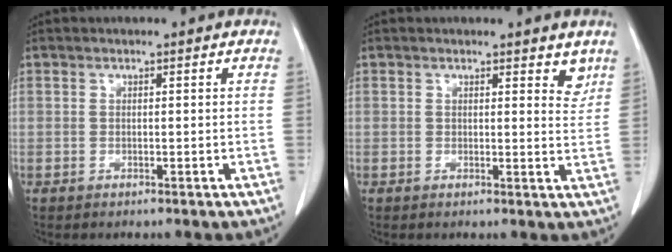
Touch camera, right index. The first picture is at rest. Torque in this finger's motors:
{"motor_torque": [-0.11, 0.15, 0.05, 0.00]}